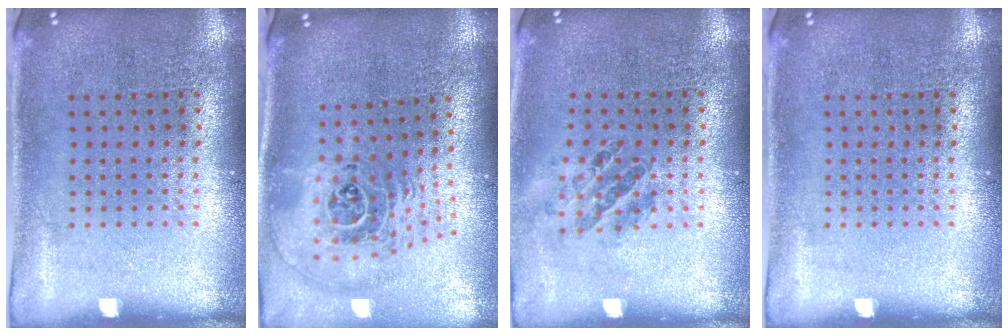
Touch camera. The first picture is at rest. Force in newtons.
{"total": 2.5, "press": 1.8, "slide": 1.8}
{"total": 0.9, "press": 0.9, "slide": 0.3}
{"total": 0.0}